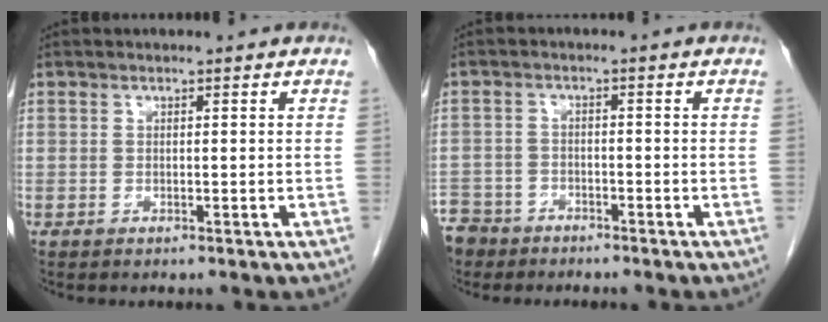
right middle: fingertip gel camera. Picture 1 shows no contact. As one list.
[{"total": 7.6, "force": [-5.9, 4.7, 0.8], "torque": [-0.038, -0.004, -0.108]}]